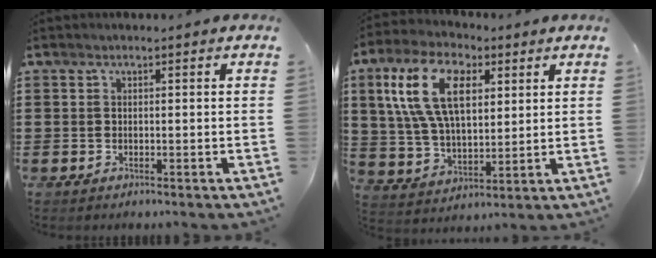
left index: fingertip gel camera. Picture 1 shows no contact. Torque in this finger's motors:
{"motor_torque": [1.04, -0.34, 0.68, 0.21]}